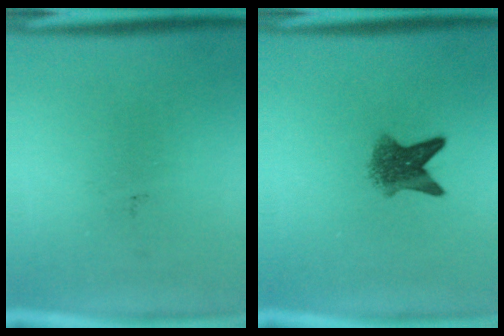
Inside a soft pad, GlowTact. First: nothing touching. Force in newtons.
{"total": 5.2}